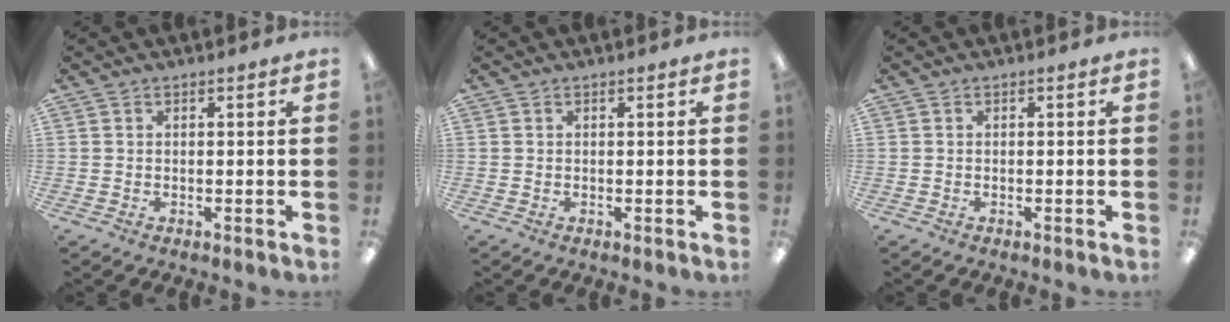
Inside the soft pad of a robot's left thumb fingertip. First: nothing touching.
{"total": 0.0}
{"total": 0.0}